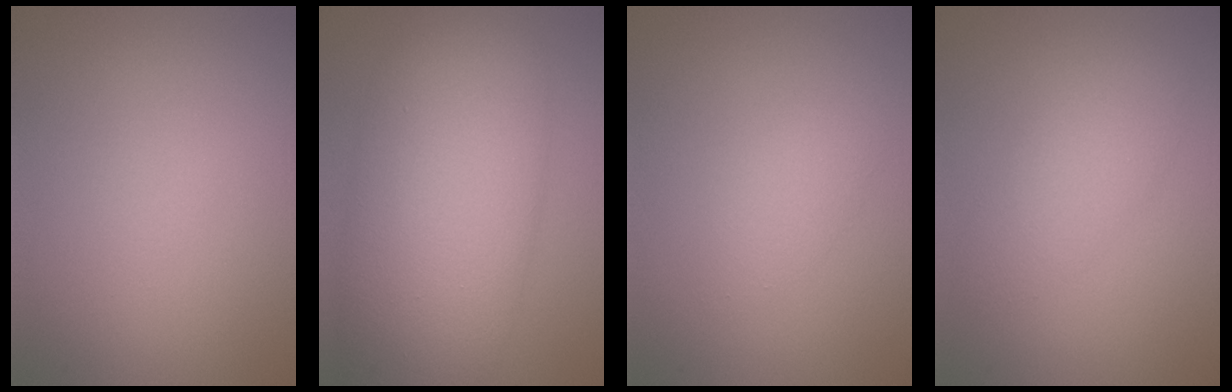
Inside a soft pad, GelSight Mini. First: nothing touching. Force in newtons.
{"total": 11.9, "press": 11.9, "slide": 0.3}
{"total": 1.4, "press": 1.4, "slide": 0.1}
{"total": 3.0, "press": 3.0, "slide": 0.0}